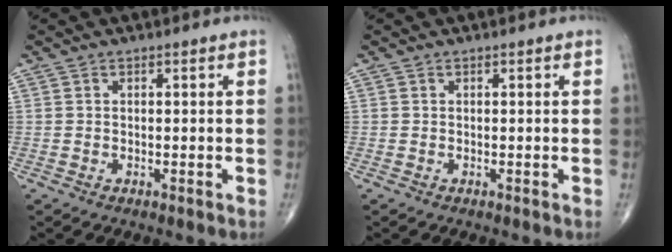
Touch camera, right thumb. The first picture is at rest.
{"total": 0.0}